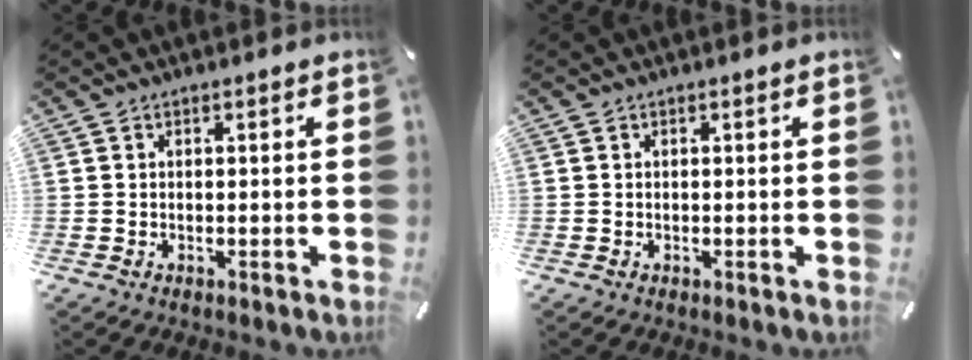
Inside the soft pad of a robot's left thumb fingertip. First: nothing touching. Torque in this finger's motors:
{"motor_torque": [0.00, 0.00, 0.00, 0.00, 0.00]}